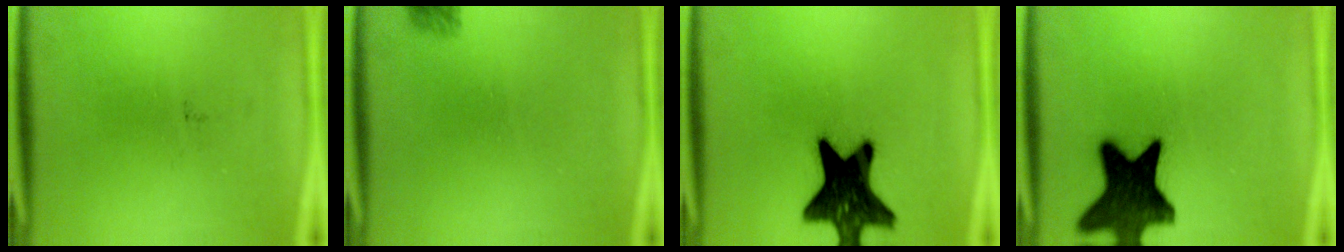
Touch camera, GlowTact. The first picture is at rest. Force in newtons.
{"total": 1.6}
{"total": 18.2}
{"total": 17.7}